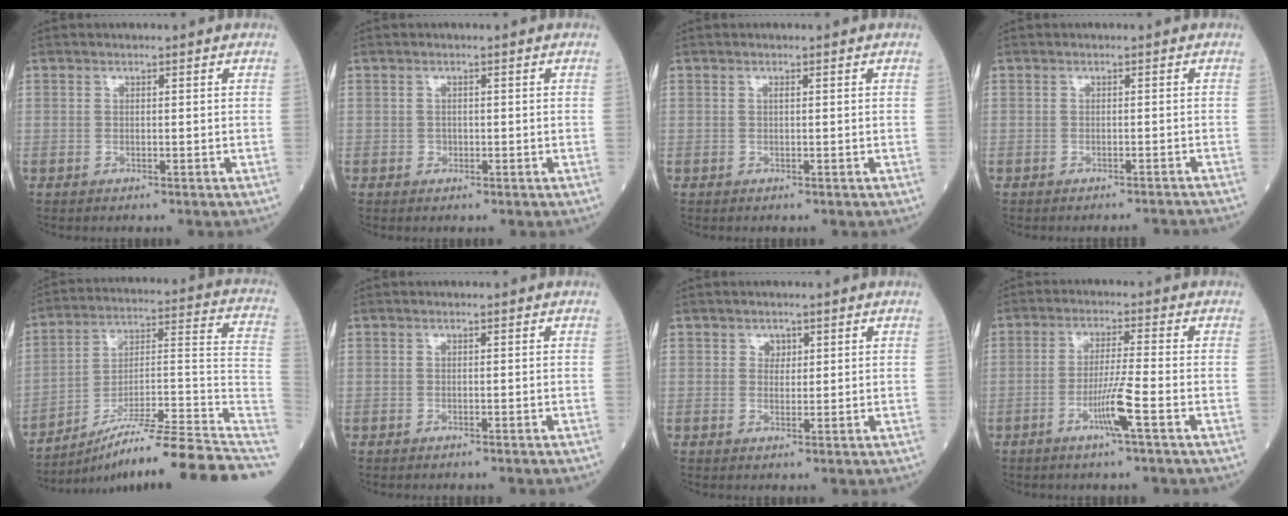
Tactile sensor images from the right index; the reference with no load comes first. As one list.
[{"total": 0.6, "force": [-0.2, 0.6, 0.1], "torque": [0.001, 0.004, -0.005]}, {"total": 0.0}, {"total": 4.6, "force": [-4.5, -0.6, 0.8], "torque": [-0.011, -0.012, -0.048]}, {"total": 23.0, "force": [-17.8, 0.0, 14.7], "torque": [-0.160, 0.016, -0.281]}, {"total": 0.9, "force": [-0.8, -0.1, 0.4], "torque": [-0.008, -0.001, -0.011]}, {"total": 1.5, "force": [0.7, 1.2, 0.5], "torque": [-0.001, -0.002, 0.009]}, {"total": 5.5, "force": [-2.4, -1.0, 4.8], "torque": [-0.094, -0.009, -0.049]}]